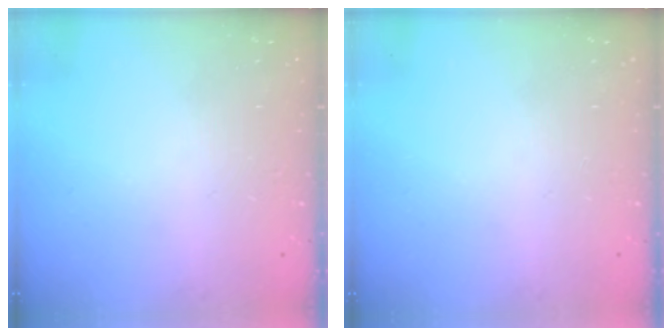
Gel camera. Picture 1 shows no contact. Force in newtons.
{"total": 0.0}